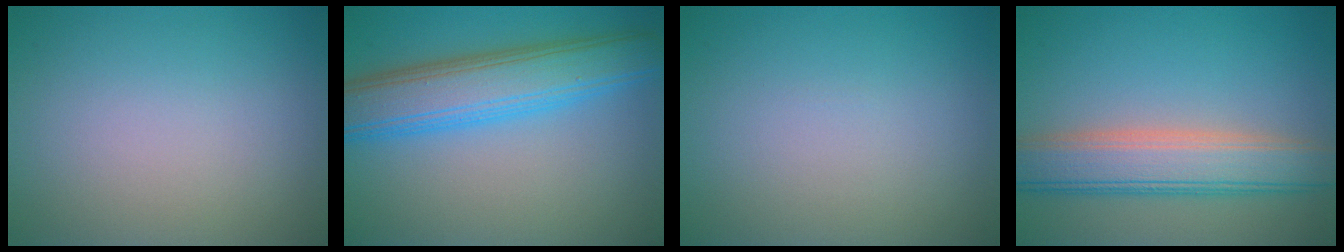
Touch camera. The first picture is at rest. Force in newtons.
{"total": 7.5, "press": 7.5, "slide": 0.2}
{"total": 0.0}
{"total": 6.4, "press": 6.4, "slide": 0.3}